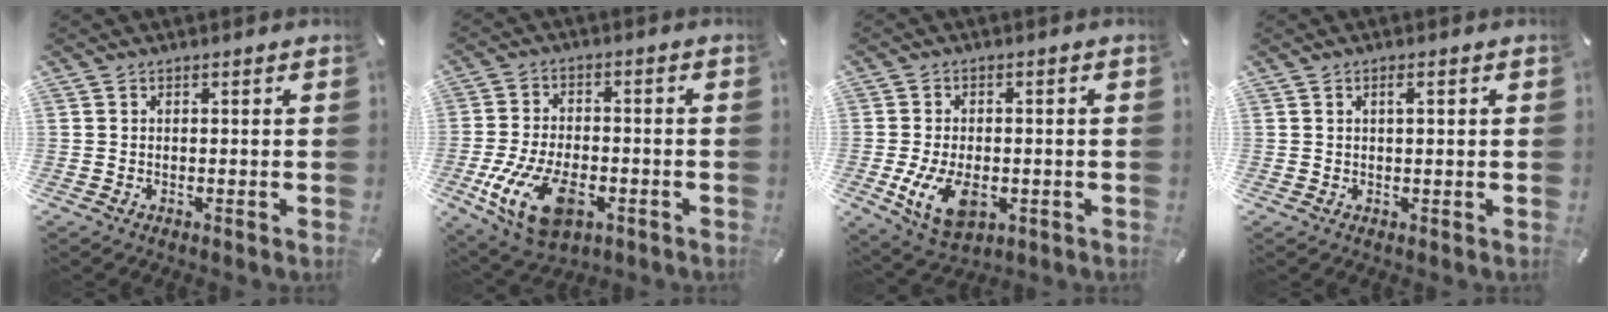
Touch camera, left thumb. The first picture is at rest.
{"total": 14.9, "force": [-5.3, 8.6, 10.9], "torque": [-0.218, 0.013, -0.089]}
{"total": 10.1, "force": [-2.4, 6.3, 7.5], "torque": [-0.156, -0.003, -0.039]}
{"total": 1.8, "force": [0.5, 0.5, 1.6], "torque": [-0.023, 0.000, 0.005]}